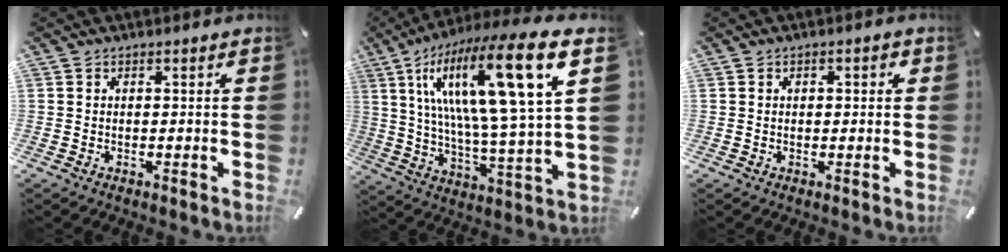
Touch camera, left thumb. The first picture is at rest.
{"total": 24.6, "force": [11.8, 4.5, 21.1], "torque": [-0.395, -0.079, 0.174]}
{"total": 1.1, "force": [0.2, 0.9, 0.6], "torque": [-0.014, 0.007, 0.001]}